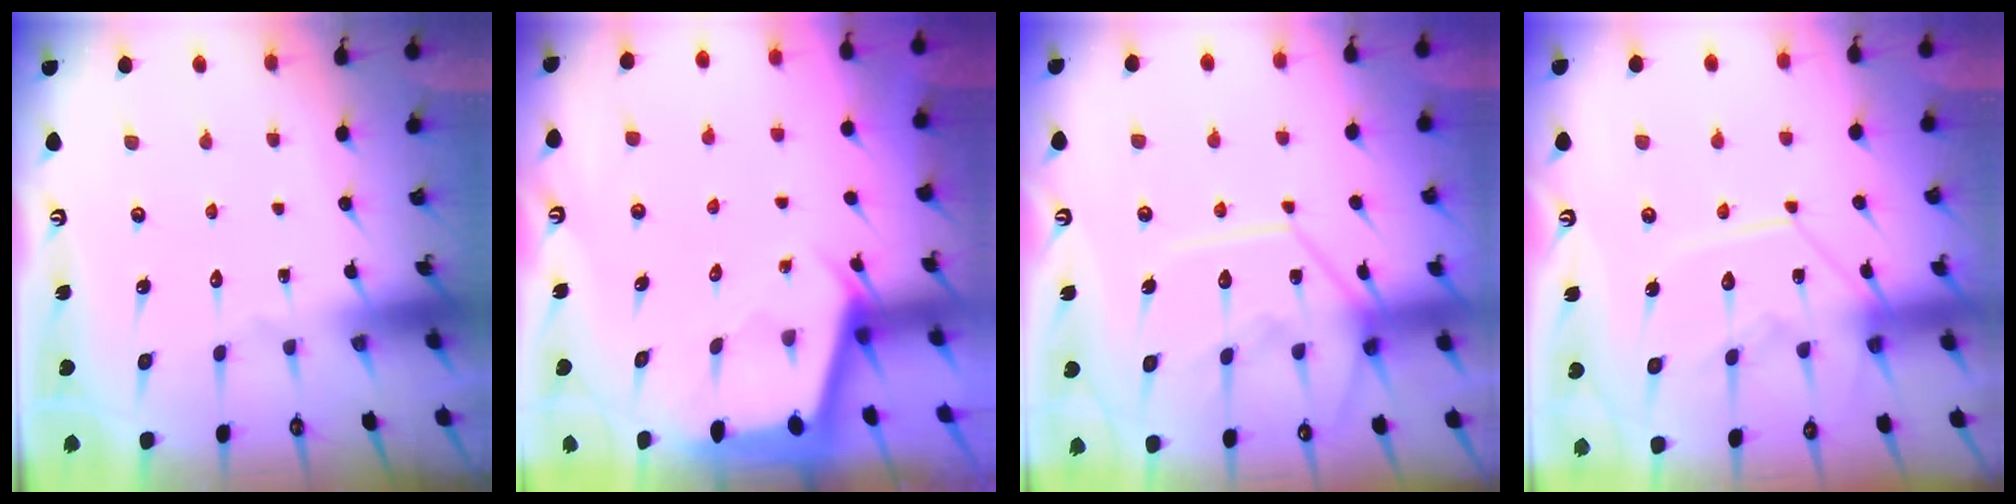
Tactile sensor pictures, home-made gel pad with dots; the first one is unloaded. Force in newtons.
{"total": 2.3, "press": 2.3, "slide": 0.2}
{"total": 12.3, "press": 12.2, "slide": 0.8}
{"total": 12.7, "press": 12.6, "slide": 1.6}